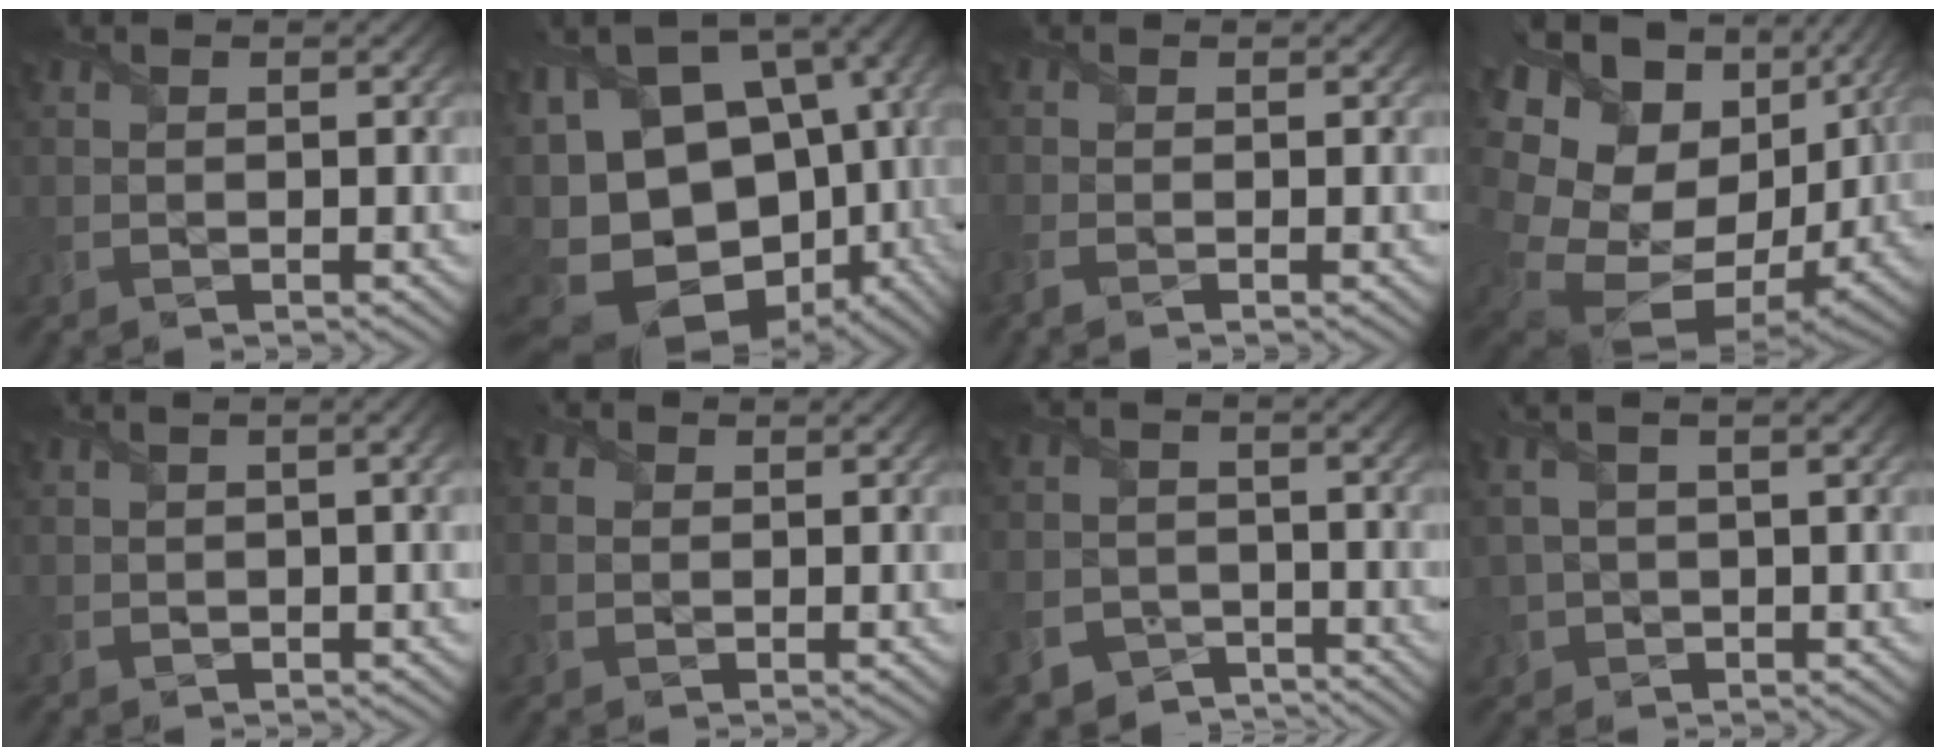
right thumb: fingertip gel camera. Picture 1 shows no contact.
{"total": 19.1, "force": [-2.3, 12.6, 14.3], "torque": [-0.267, -0.010, 0.016]}
{"total": 1.9, "force": [-1.0, 0.9, 1.3], "torque": [-0.044, -0.003, -0.028]}
{"total": 20.6, "force": [-0.1, 15.1, 14.1], "torque": [-0.324, -0.042, 0.038]}
{"total": 2.6, "force": [0.3, 0.9, 2.4], "torque": [-0.040, 0.003, 0.010]}
{"total": 2.0, "force": [0.2, 1.7, 1.0], "torque": [-0.035, 0.002, 0.002]}
{"total": 7.2, "force": [-4.7, 5.1, 1.7], "torque": [-0.055, -0.031, -0.095]}
{"total": 4.7, "force": [1.6, 2.3, 3.8], "torque": [-0.108, 0.009, 0.038]}